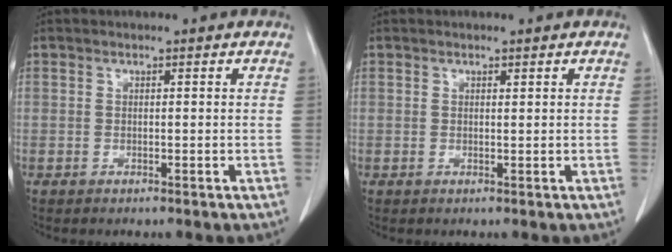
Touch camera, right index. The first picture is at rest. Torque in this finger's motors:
{"motor_torque": [-0.10, 0.13, 0.03, -0.01]}